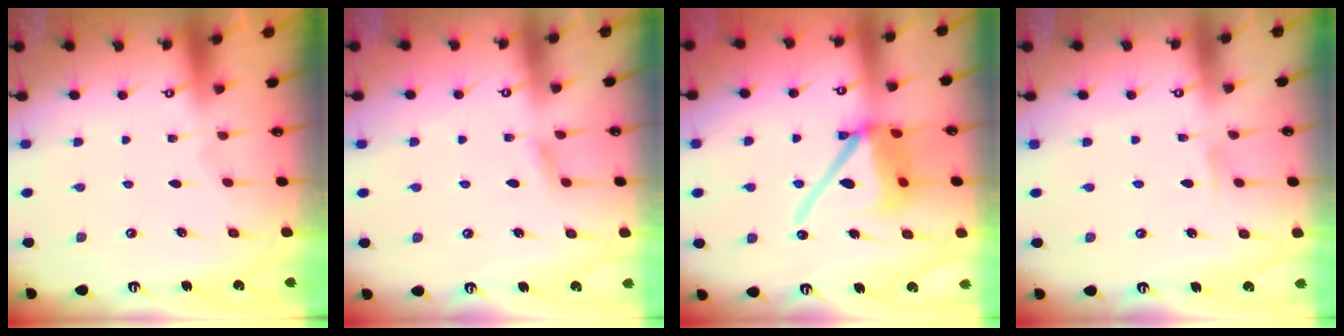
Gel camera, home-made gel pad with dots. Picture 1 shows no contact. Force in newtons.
{"total": 4.4, "press": 4.3, "slide": 0.6}
{"total": 14.9, "press": 14.7, "slide": 2.4}
{"total": 3.2, "press": 3.2, "slide": 0.4}